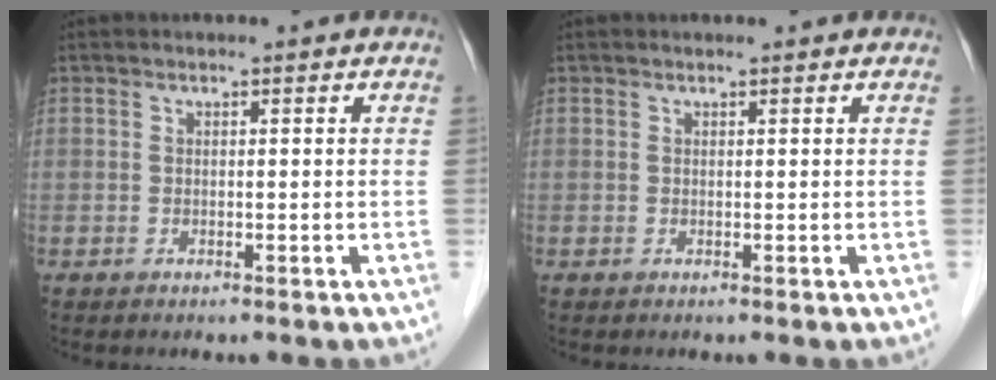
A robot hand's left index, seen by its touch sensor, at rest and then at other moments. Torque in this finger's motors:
{"motor_torque": [0.24, -0.15, 0.00, 0.01]}